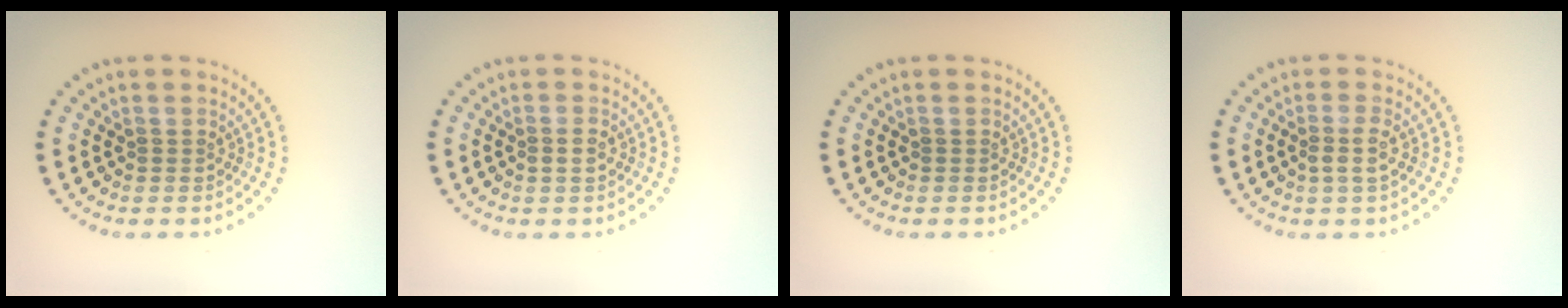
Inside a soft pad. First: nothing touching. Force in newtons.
{"total": 1.1, "press": 1.0, "slide": 0.5}
{"total": 0.0}
{"total": 1.7, "press": 1.3, "slide": 1.0}